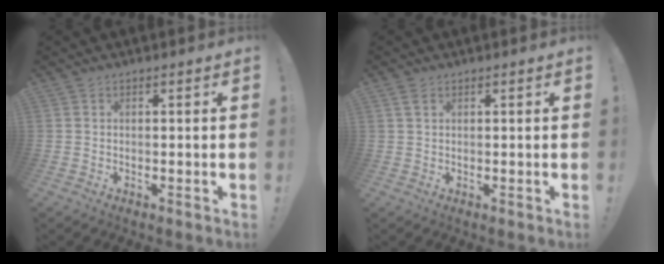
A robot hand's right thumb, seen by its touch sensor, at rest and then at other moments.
{"total": 1.1, "force": [0.6, 0.7, 0.7], "torque": [-0.011, 0.001, 0.011]}